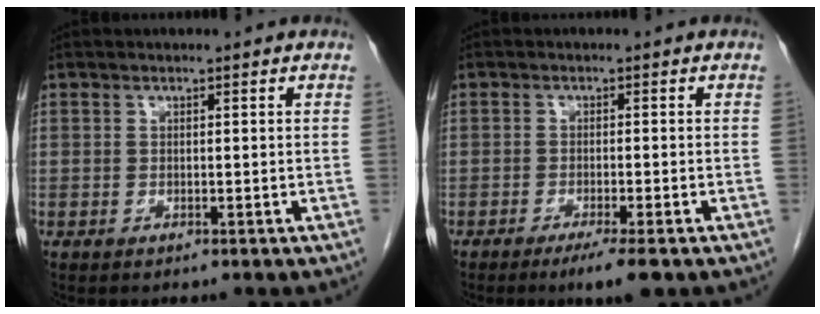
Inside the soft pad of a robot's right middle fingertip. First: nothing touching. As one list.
[{"total": 4.1, "force": [-2.7, 0.0, 3.1], "torque": [-0.047, -0.013, -0.043]}]